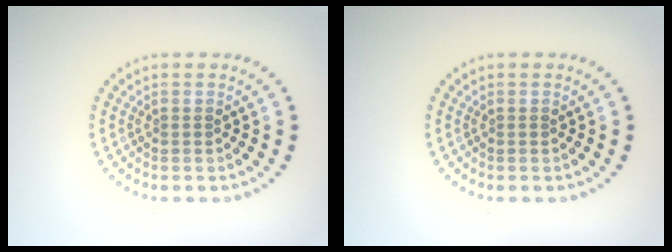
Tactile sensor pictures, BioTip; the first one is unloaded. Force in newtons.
{"total": 0.0}